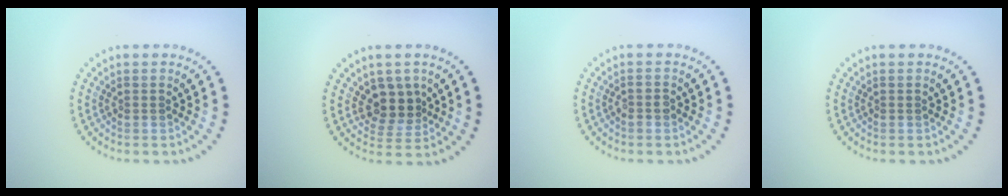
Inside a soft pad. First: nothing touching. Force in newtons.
{"total": 2.8, "press": 2.4, "slide": 1.5}
{"total": 0.9, "press": 0.9, "slide": 0.4}
{"total": 0.0}